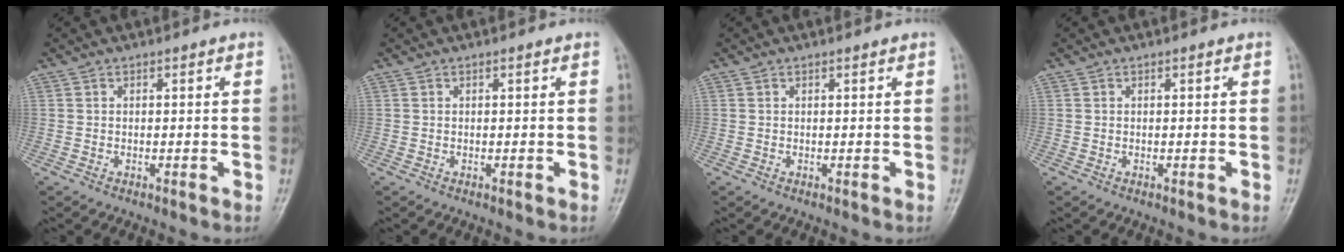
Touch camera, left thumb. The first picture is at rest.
{"total": 0.0}
{"total": 0.0}
{"total": 0.0}